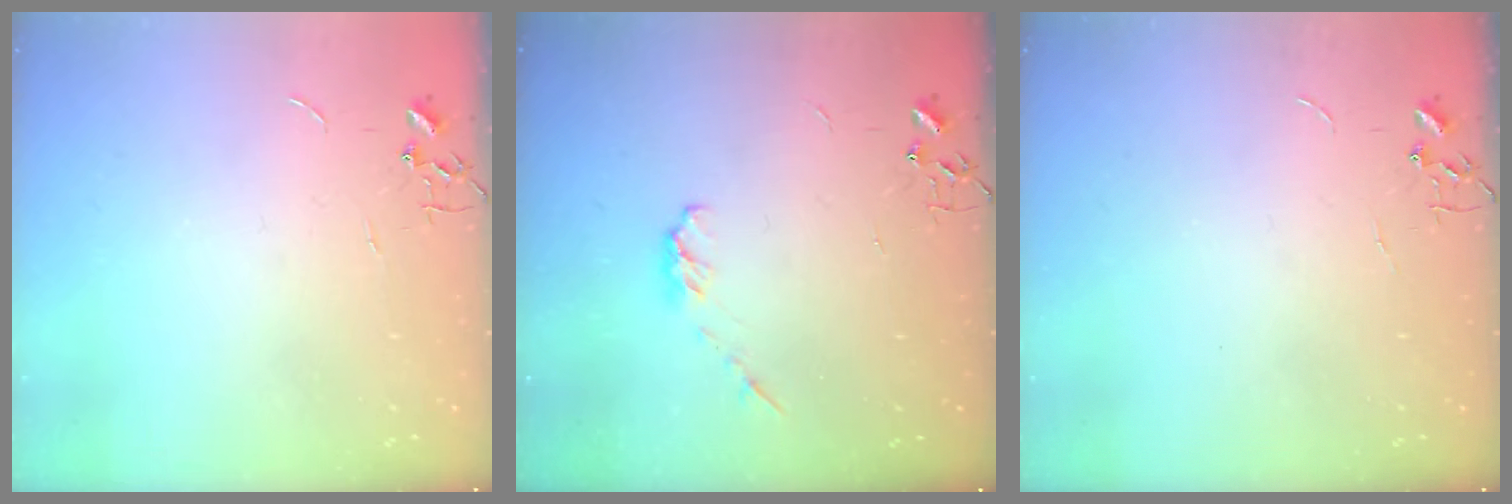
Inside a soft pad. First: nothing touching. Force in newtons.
{"total": 4.6, "press": 4.5, "slide": 0.7}
{"total": 0.0}